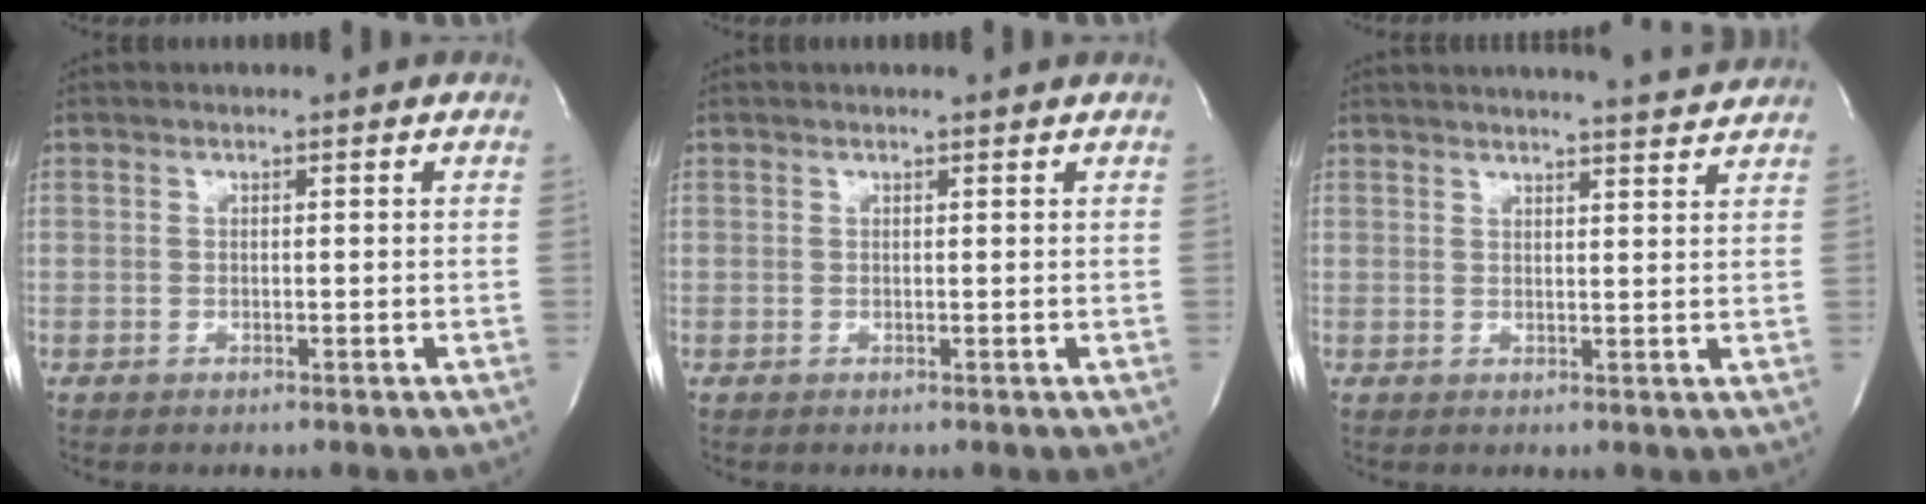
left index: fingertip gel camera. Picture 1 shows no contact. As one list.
[{"total": 1.8, "force": [1.7, -0.2, 0.5], "torque": [-0.010, 0.003, 0.017]}, {"total": 9.6, "force": [9.2, -0.3, 2.7], "torque": [-0.041, -0.001, 0.105]}]